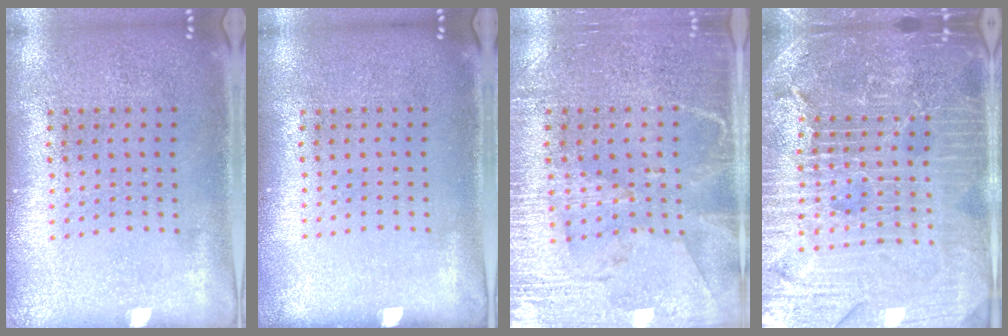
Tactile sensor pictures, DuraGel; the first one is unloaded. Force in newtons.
{"total": 0.0}
{"total": 3.3, "press": 2.8, "slide": 1.7}
{"total": 5.6, "press": 5.0, "slide": 2.5}